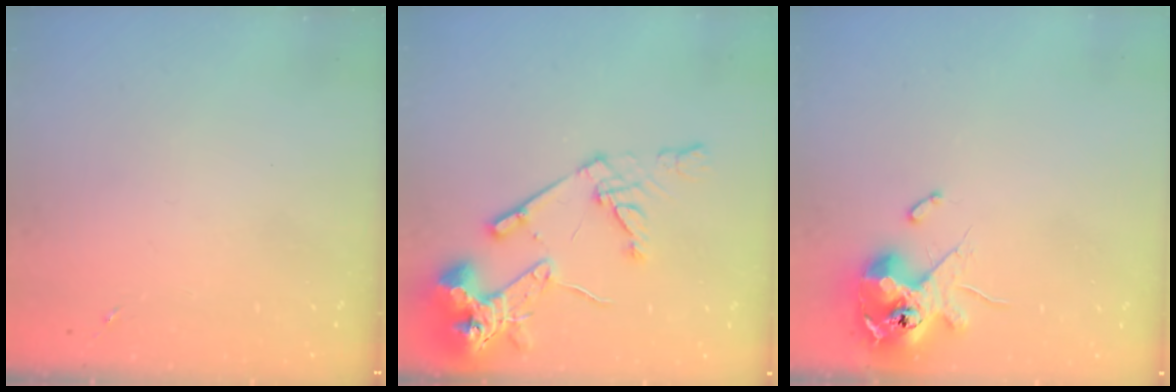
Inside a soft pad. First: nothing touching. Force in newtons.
{"total": 16.7, "press": 16.5, "slide": 2.1}
{"total": 12.4, "press": 12.2, "slide": 2.1}